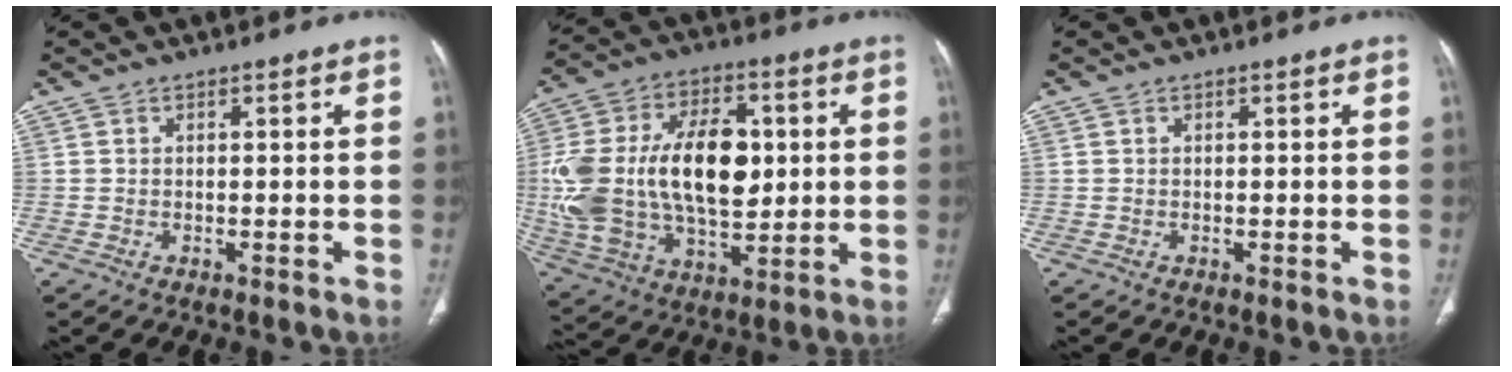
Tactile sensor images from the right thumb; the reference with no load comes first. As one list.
[{"total": 25.9, "force": [2.1, 15.2, 20.8], "torque": [-0.394, -0.001, 0.045]}, {"total": 0.0}]